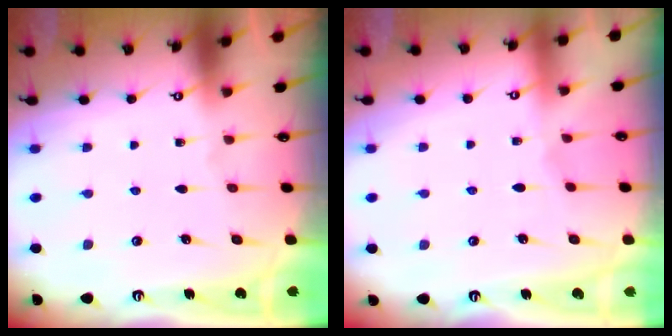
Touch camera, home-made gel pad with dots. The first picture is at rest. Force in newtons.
{"total": 2.4, "press": 2.4, "slide": 0.5}